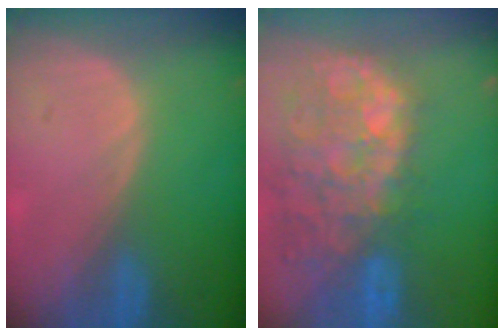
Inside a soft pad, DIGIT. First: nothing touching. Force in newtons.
{"total": 14.2, "press": 11.6, "slide": 8.3}